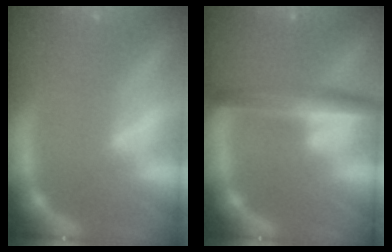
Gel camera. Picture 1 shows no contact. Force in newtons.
{"total": 4.5}